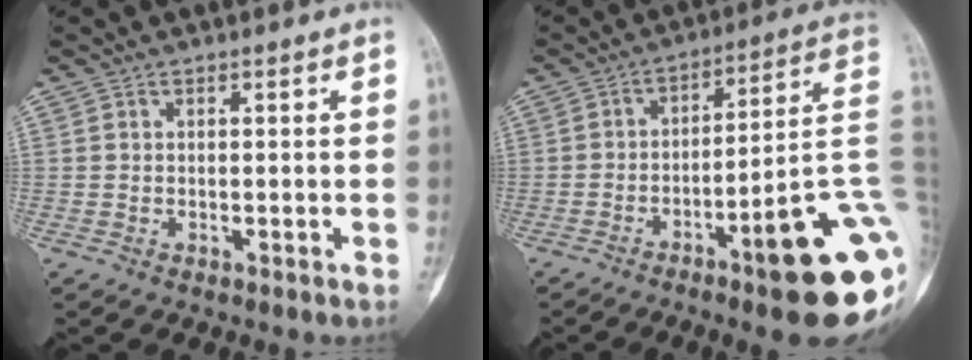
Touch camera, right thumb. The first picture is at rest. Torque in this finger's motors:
{"motor_torque": [3.43, 1.41, 1.34, -1.43, 0.46]}